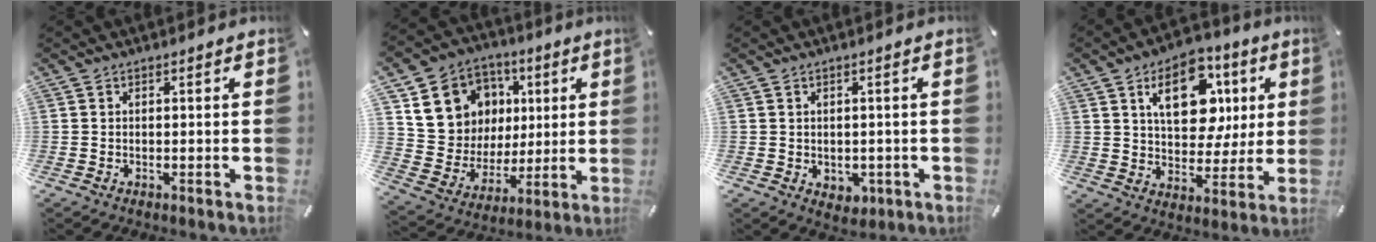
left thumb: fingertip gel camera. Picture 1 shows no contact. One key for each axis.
{"total": 14.0, "fx": 4.7, "fy": 12.9, "fz": 3.1, "tx": -0.042, "ty": -0.026, "tz": 0.102}
{"total": 2.8, "fx": -0.3, "fy": 2.6, "fz": 1.0, "tx": -0.001, "ty": -0.002, "tz": -0.007}
{"total": 15.6, "fx": 5.7, "fy": 10.4, "fz": 10.2, "tx": -0.149, "ty": -0.006, "tz": 0.100}